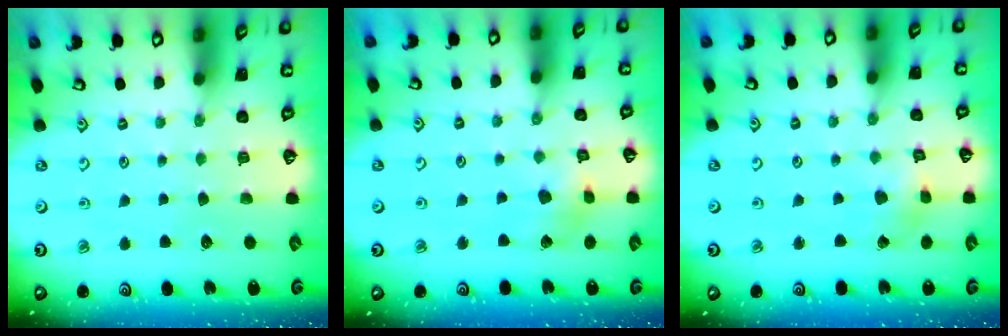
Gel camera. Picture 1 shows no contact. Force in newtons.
{"total": 6.2, "press": 6.1, "slide": 0.8}
{"total": 2.7, "press": 2.7, "slide": 0.2}